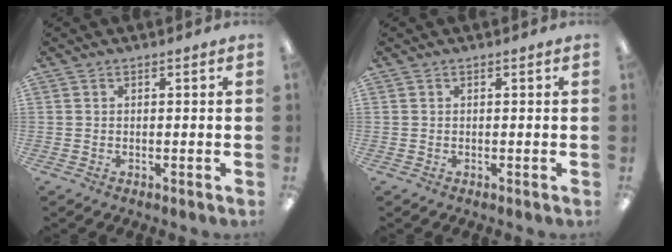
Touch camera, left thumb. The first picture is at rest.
{"total": 0.0}